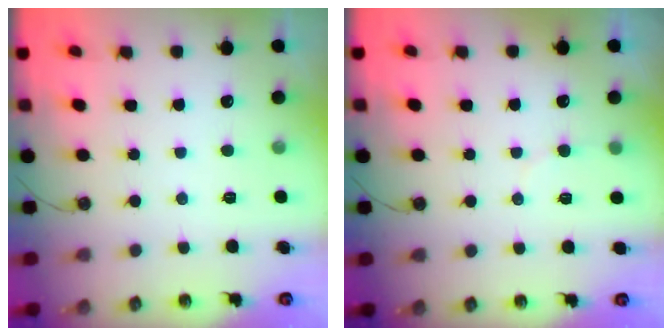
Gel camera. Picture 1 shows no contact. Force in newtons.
{"total": 4.5, "press": 4.3, "slide": 1.5}